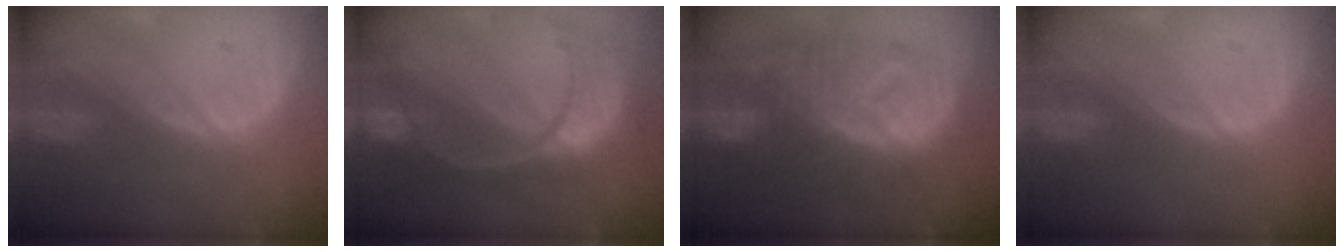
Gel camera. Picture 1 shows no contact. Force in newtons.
{"total": 11.2, "press": 9.3, "slide": 6.1}
{"total": 12.5, "press": 12.4, "slide": 1.1}
{"total": 0.0}